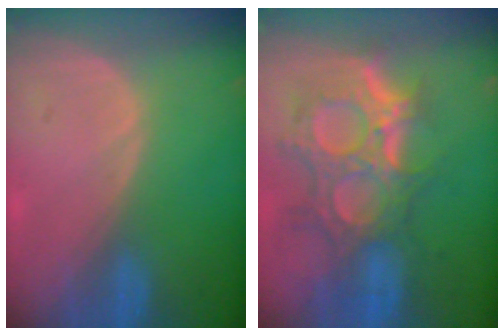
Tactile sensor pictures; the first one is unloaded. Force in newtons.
{"total": 11.9, "press": 10.6, "slide": 5.2}